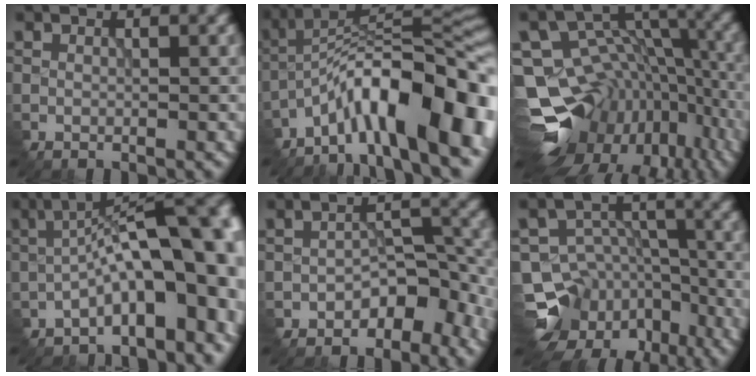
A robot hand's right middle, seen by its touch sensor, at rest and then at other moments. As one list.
[{"total": 12.8, "force": [-6.5, 3.5, 10.4], "torque": [-0.157, 0.017, -0.103]}, {"total": 15.7, "force": [-7.1, 11.5, 8.2], "torque": [-0.159, -0.003, -0.077]}, {"total": 15.9, "force": [-2.6, 6.2, 14.4], "torque": [-0.196, 0.016, -0.026]}, {"total": 4.8, "force": [-2.8, 2.7, 2.8], "torque": [-0.028, 0.006, -0.046]}, {"total": 12.6, "force": [-9.0, 8.4, 3.0], "torque": [-0.061, 0.000, -0.117]}]